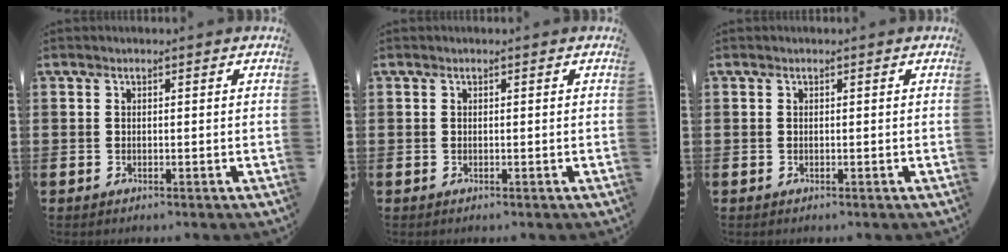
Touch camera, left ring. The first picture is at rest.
{"total": 0.0}
{"total": 0.0}